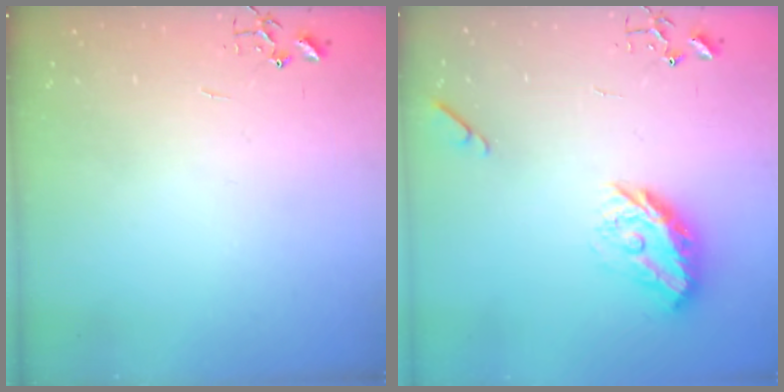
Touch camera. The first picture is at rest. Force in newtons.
{"total": 13.8, "press": 13.8, "slide": 0.6}